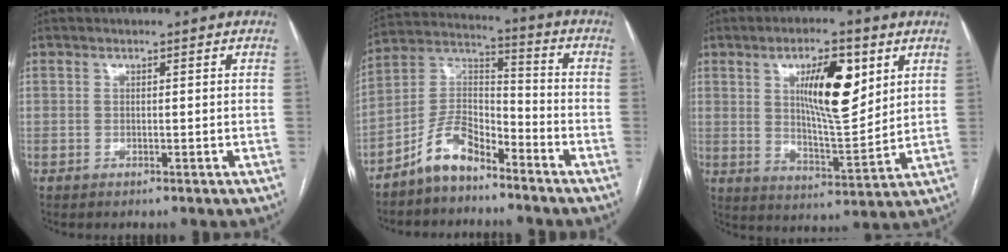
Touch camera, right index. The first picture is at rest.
{"total": 9.0, "force": [-6.8, 3.7, 4.7], "torque": [-0.099, 0.023, -0.134]}
{"total": 12.3, "force": [4.6, 3.2, 11.0], "torque": [-0.184, 0.001, 0.081]}